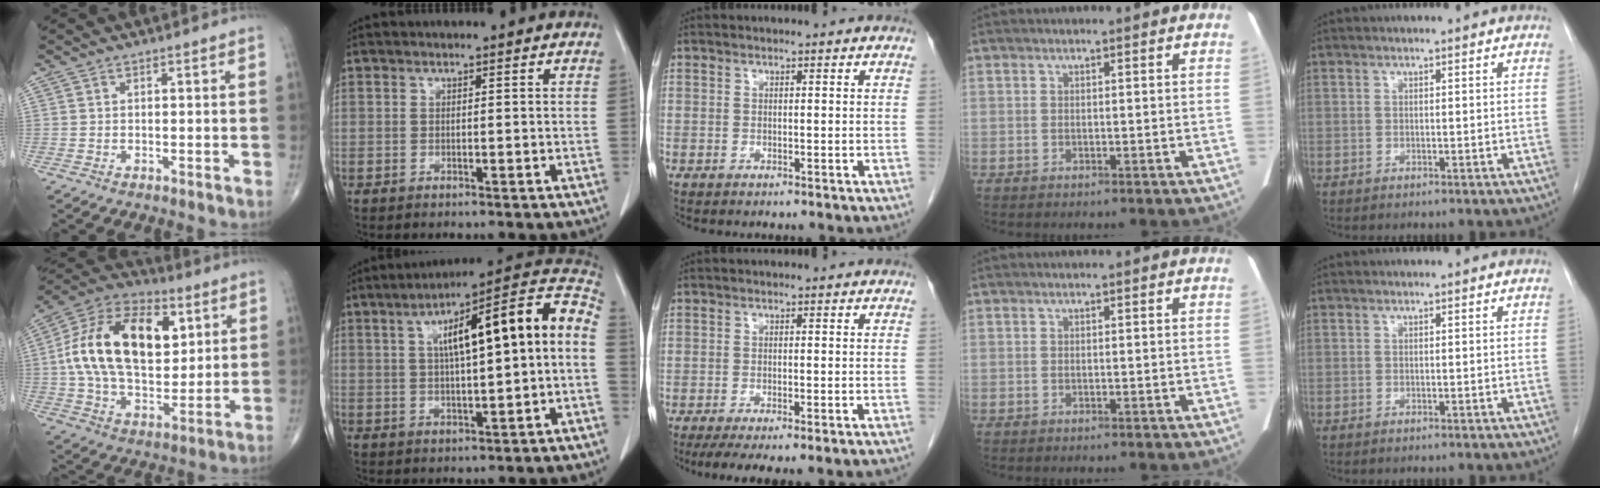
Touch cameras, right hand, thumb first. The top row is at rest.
{"thumb": {"total": 23.7, "force": [5.0, 14.0, 18.4], "torque": [-0.307, 0.000, 0.079]}, "index": {"total": 17.6, "force": [2.4, 2.6, 17.3], "torque": [-0.257, 0.048, 0.033]}, "middle": {"total": 10.3, "force": [-8.5, 1.3, 5.6], "torque": [-0.068, -0.008, -0.112]}}